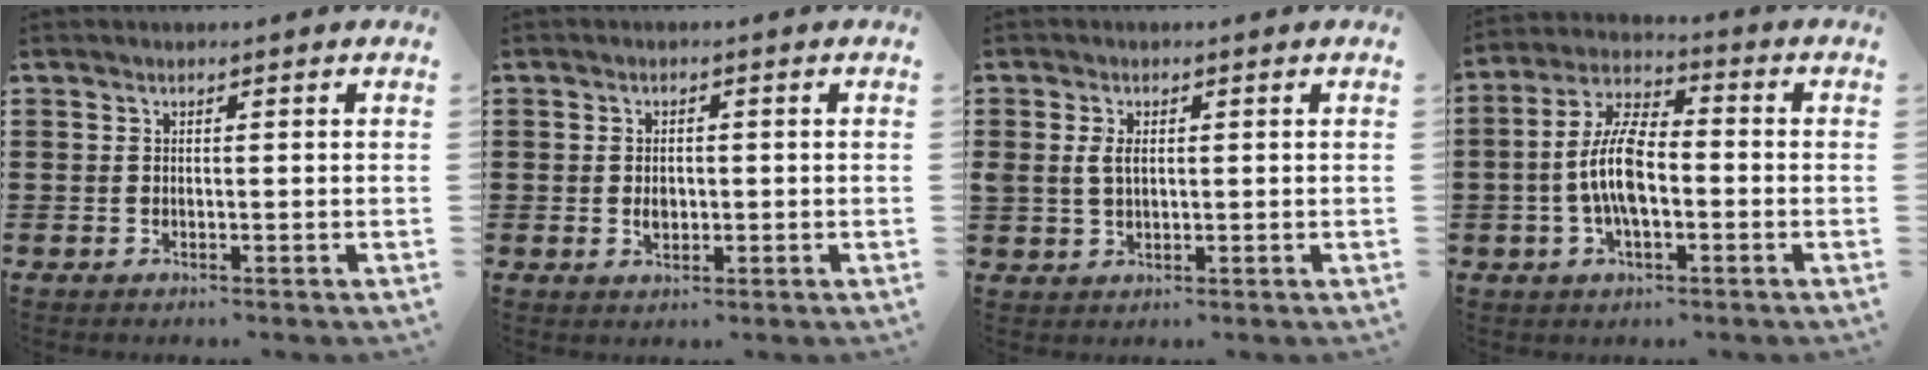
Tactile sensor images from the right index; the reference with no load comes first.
{"total": 2.1, "force": [-0.2, 1.3, 1.7], "torque": [-0.034, 0.002, -0.004]}
{"total": 3.0, "force": [0.5, 1.7, 2.3], "torque": [-0.057, 0.006, 0.006]}
{"total": 9.4, "force": [-1.5, 4.0, 8.4], "torque": [-0.195, -0.004, -0.034]}